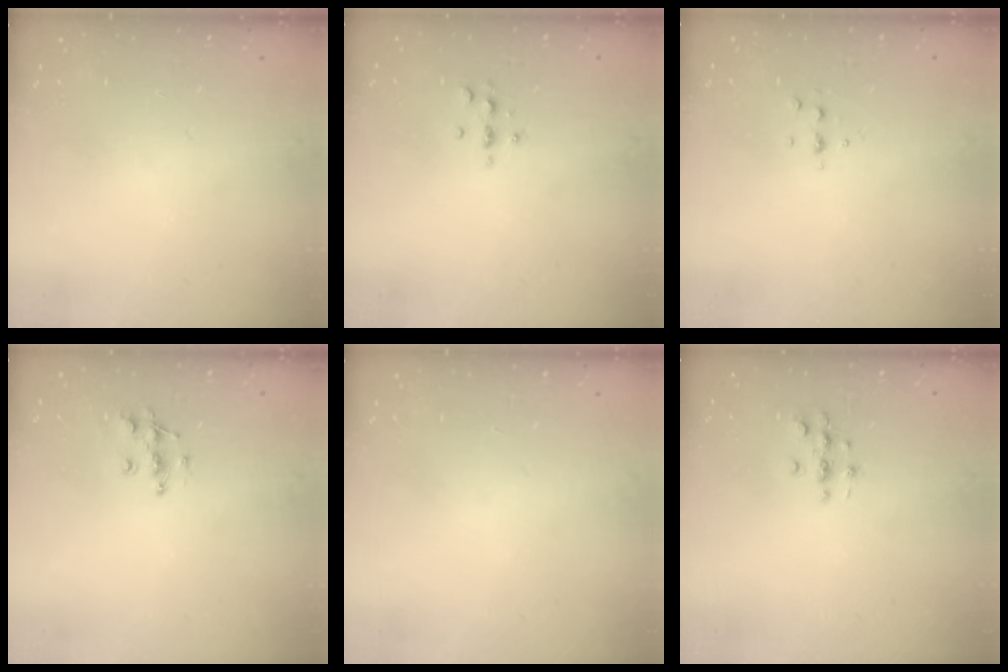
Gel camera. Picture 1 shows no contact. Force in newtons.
{"total": 3.0, "press": 3.0, "slide": 0.4}
{"total": 4.1, "press": 4.0, "slide": 0.9}
{"total": 7.8, "press": 7.7, "slide": 0.5}
{"total": 0.0}
{"total": 3.0, "press": 3.0, "slide": 0.3}